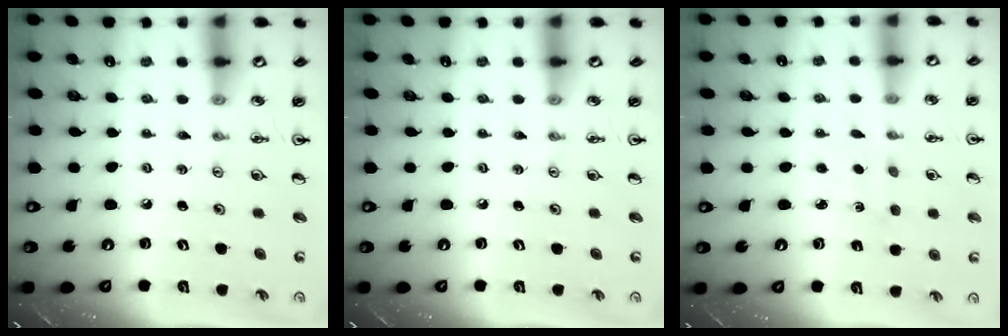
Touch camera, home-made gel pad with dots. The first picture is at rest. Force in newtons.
{"total": 0.0}
{"total": 1.3, "press": 1.2, "slide": 0.3}